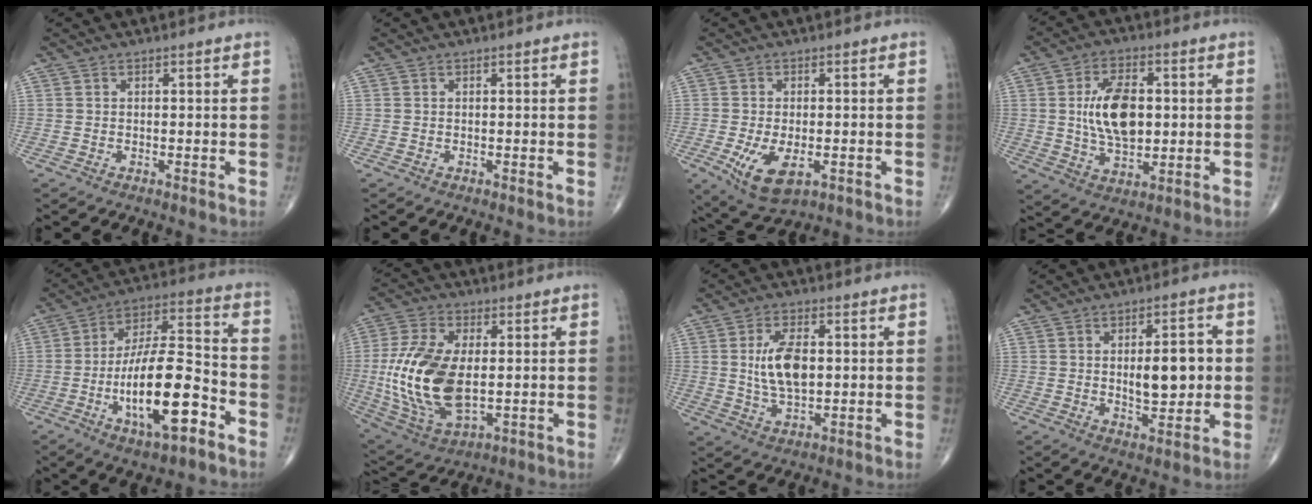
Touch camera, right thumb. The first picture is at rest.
{"total": 0.0}
{"total": 8.7, "force": [-2.7, 4.3, 7.0], "torque": [-0.128, -0.011, -0.035]}
{"total": 12.6, "force": [1.2, 7.1, 10.3], "torque": [-0.166, -0.003, 0.025]}
{"total": 18.7, "force": [-7.1, 6.3, 16.1], "torque": [-0.275, 0.047, -0.115]}
{"total": 19.0, "force": [-0.2, 10.2, 16.0], "torque": [-0.341, -0.011, 0.008]}
{"total": 9.2, "force": [1.0, 4.7, 7.9], "torque": [-0.143, -0.005, 0.022]}
{"total": 10.0, "force": [0.4, 4.4, 9.0], "torque": [-0.116, -0.001, 0.013]}